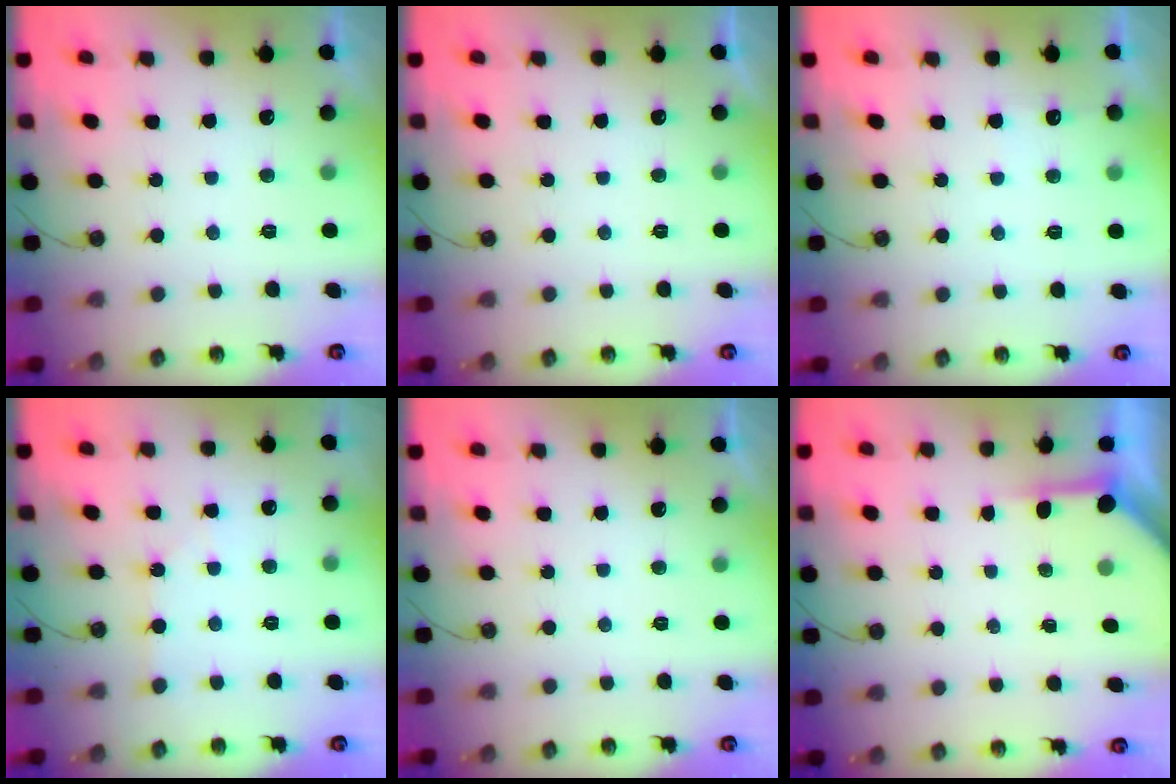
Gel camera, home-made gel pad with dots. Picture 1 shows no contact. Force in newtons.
{"total": 0.0}
{"total": 3.0, "press": 3.0, "slide": 0.3}
{"total": 1.6, "press": 1.6, "slide": 0.3}
{"total": 0.0}
{"total": 3.9, "press": 3.9, "slide": 0.4}